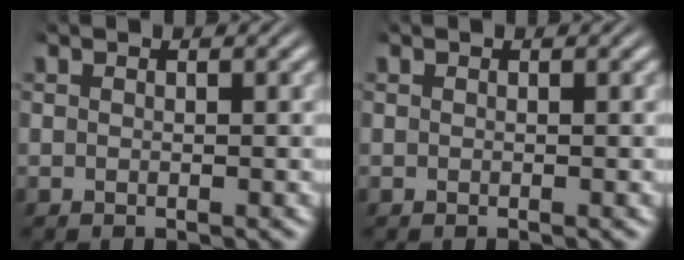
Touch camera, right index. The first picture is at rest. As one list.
[{"total": 0.0}]